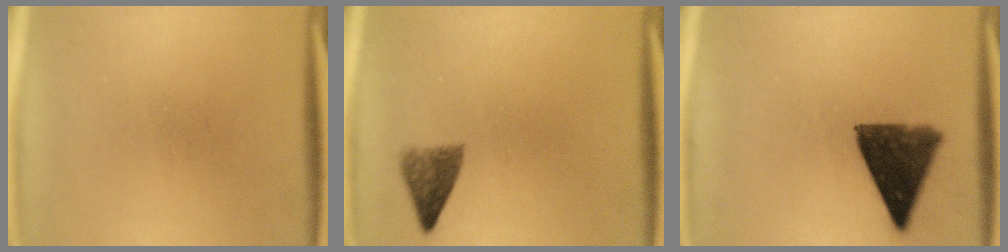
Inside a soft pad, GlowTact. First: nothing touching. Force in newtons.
{"total": 3.5}
{"total": 10.9}